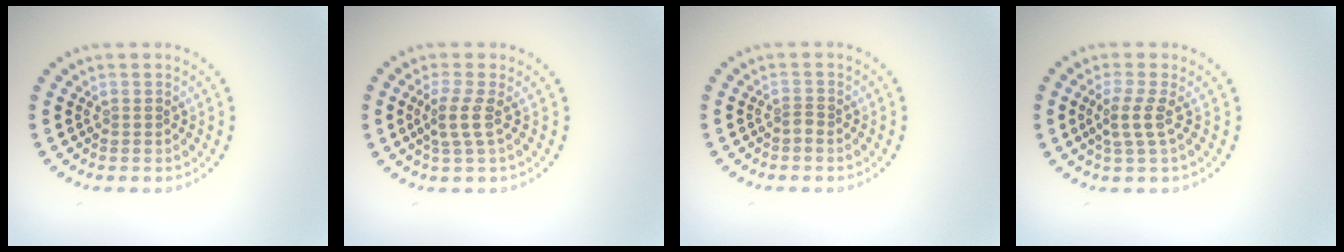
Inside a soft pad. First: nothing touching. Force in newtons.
{"total": 2.1, "press": 1.6, "slide": 1.4}
{"total": 0.8, "press": 0.5, "slide": 0.7}
{"total": 2.1, "press": 1.6, "slide": 1.4}